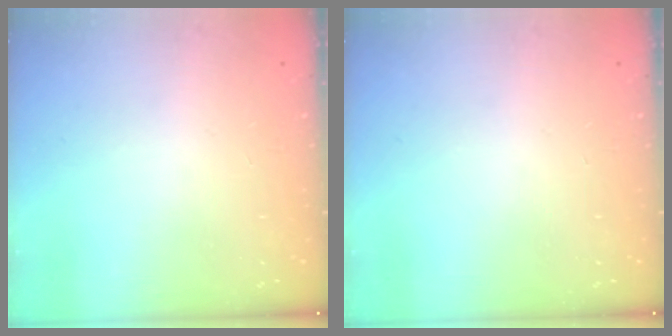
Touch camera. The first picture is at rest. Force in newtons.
{"total": 0.0}